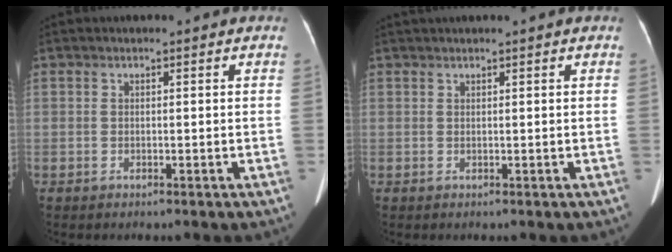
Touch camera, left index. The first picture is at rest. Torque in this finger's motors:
{"motor_torque": [0.52, -0.76, 0.06, 0.10]}